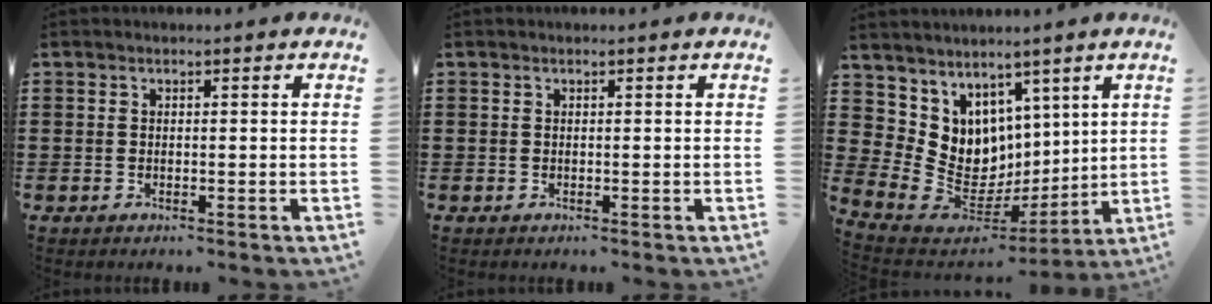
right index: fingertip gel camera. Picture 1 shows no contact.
{"total": 0.0}
{"total": 8.0, "force": [2.0, 7.7, 1.0], "torque": [-0.089, -0.052, 0.045]}